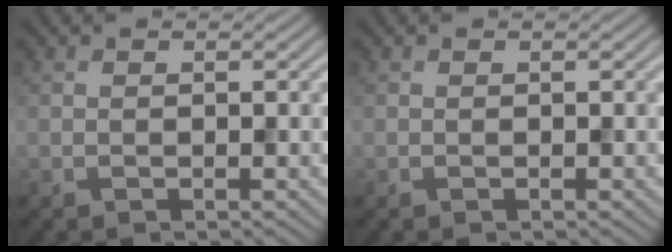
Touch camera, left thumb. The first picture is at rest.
{"total": 0.0}